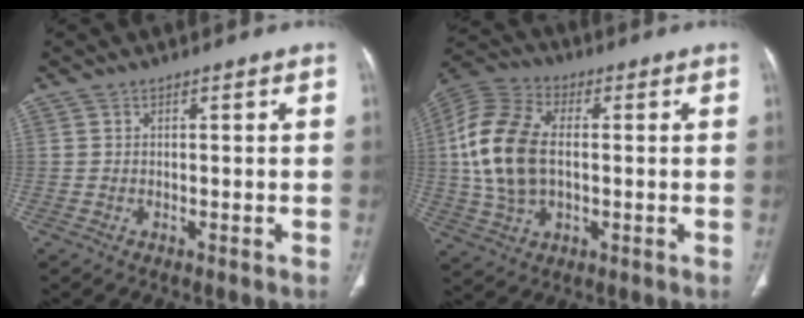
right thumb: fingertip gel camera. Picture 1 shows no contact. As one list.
[{"total": 16.3, "force": [0.5, 10.0, 12.9], "torque": [-0.273, 0.015, 0.008]}]